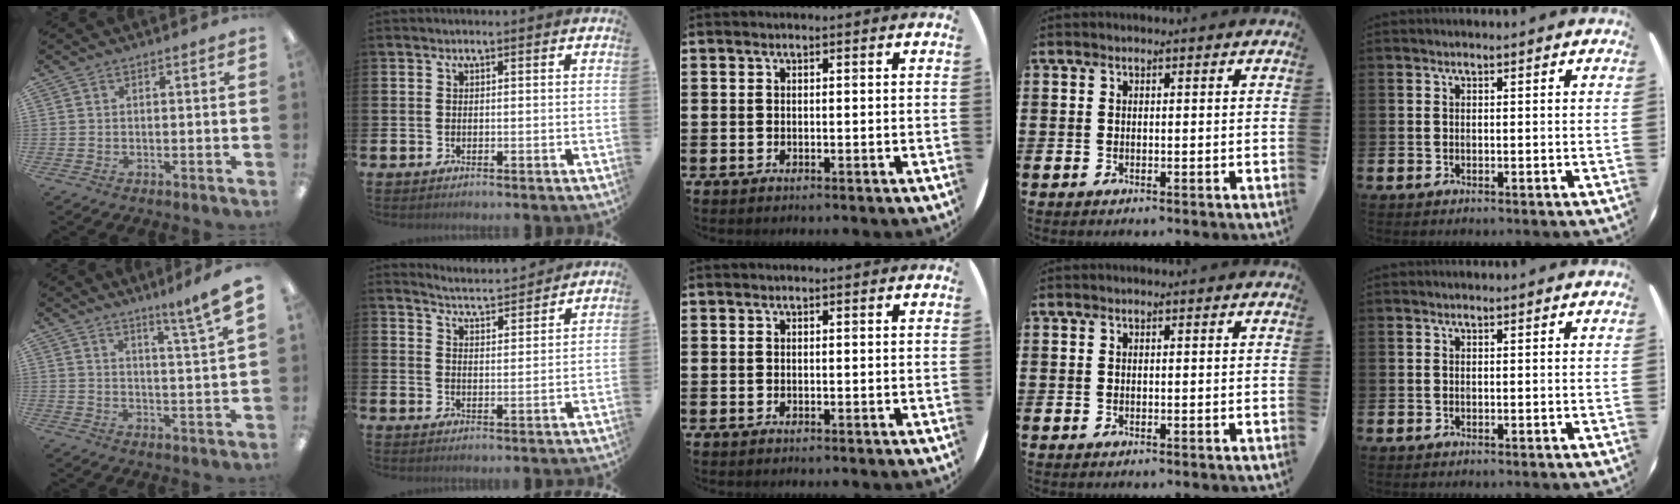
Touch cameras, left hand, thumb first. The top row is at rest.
{"thumb": {"total": 9.0, "force": [6.9, -0.3, 5.9], "torque": [-0.082, -0.054, 0.105]}, "index": {"total": 4.4, "force": [4.4, 0.0, 0.4], "torque": [-0.028, -0.038, 0.071]}}